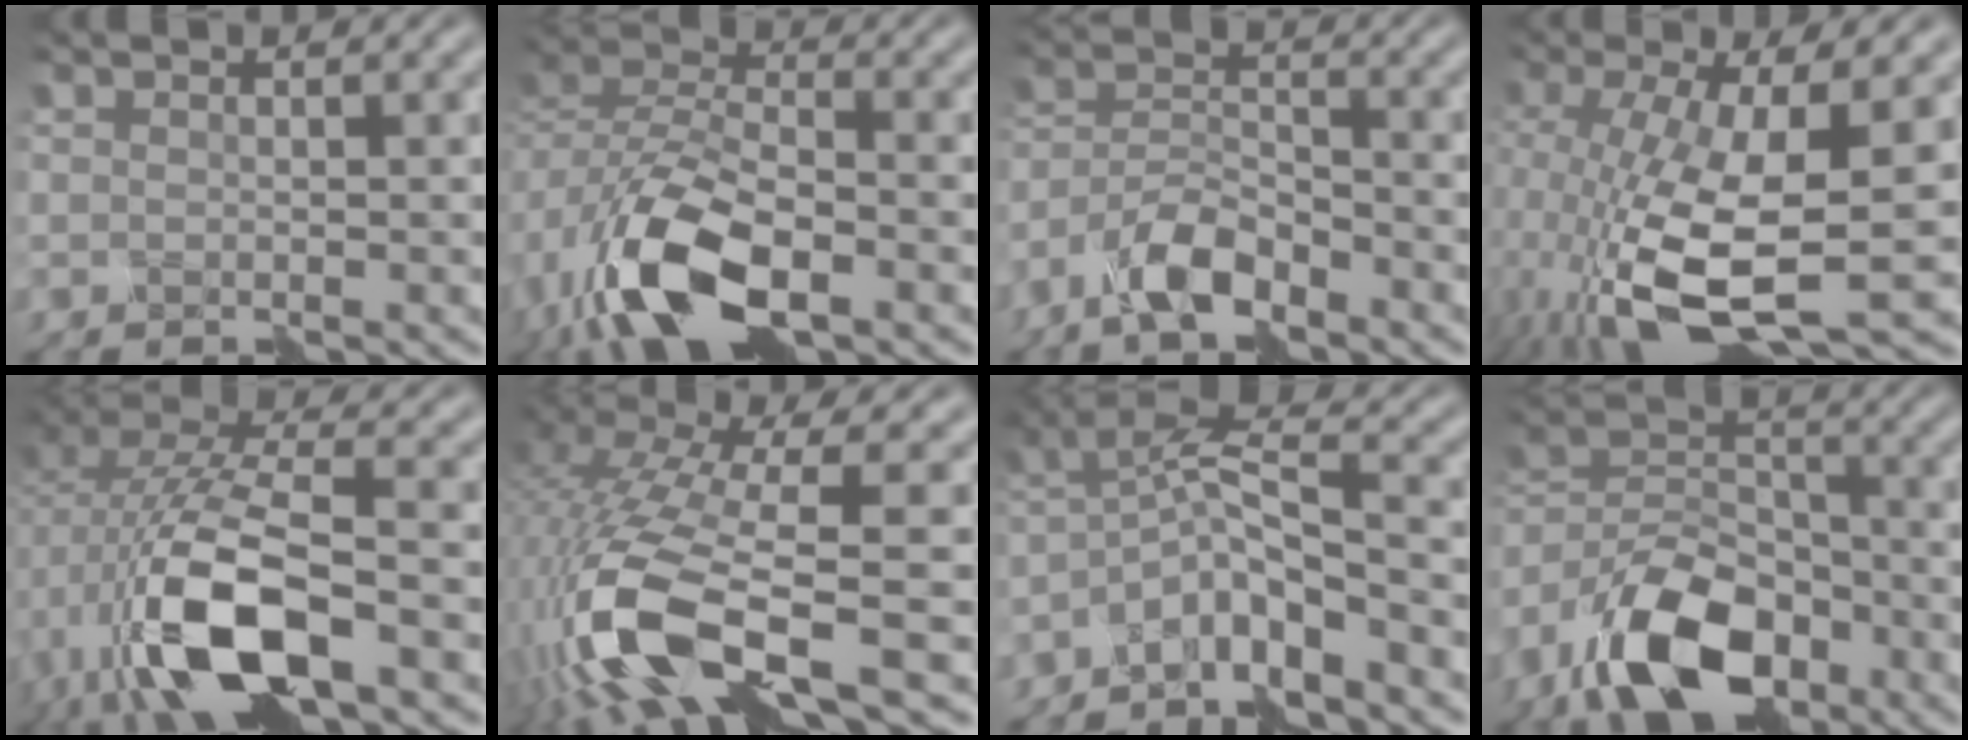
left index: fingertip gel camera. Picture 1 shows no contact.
{"total": 10.9, "force": [-5.5, 5.4, 7.8], "torque": [-0.171, -0.002, -0.107]}
{"total": 4.9, "force": [-4.1, 1.2, 2.3], "torque": [-0.047, 0.006, -0.087]}
{"total": 12.7, "force": [-3.8, 4.6, 11.2], "torque": [-0.238, -0.029, -0.059]}
{"total": 10.4, "force": [-3.5, 4.7, 8.6], "torque": [-0.193, -0.001, -0.068]}
{"total": 12.6, "force": [-5.6, 3.6, 10.7], "torque": [-0.244, -0.007, -0.097]}
{"total": 5.5, "force": [-4.0, 0.9, 3.6], "torque": [-0.065, 0.015, -0.081]}
{"total": 10.1, "force": [-6.8, 5.0, 5.6], "torque": [-0.110, 0.006, -0.137]}